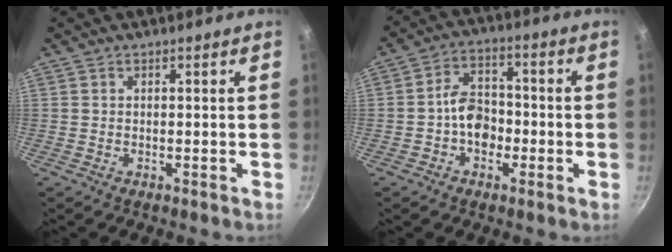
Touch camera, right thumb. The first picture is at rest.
{"total": 7.5, "force": [-1.7, 5.5, 4.8], "torque": [-0.048, 0.028, -0.036]}